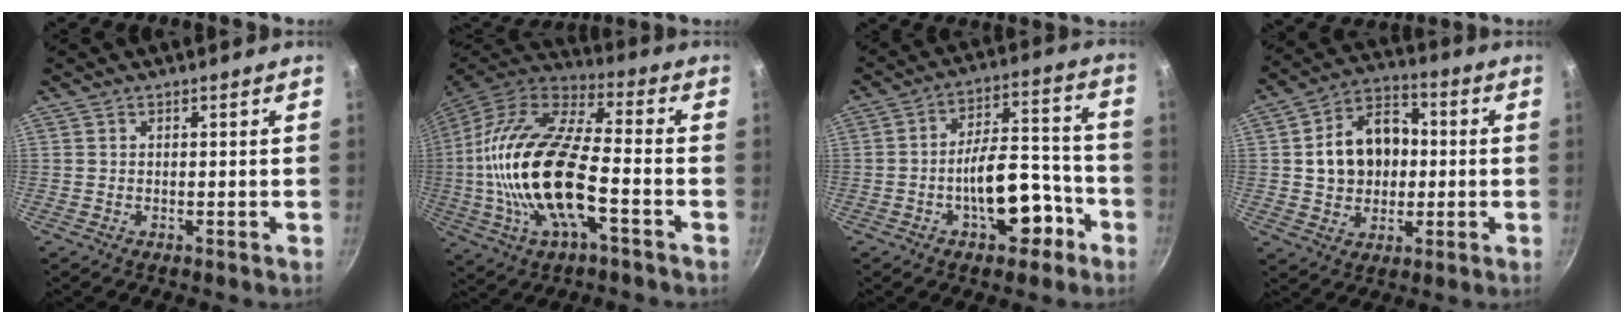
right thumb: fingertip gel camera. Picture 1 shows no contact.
{"total": 23.8, "force": [-4.0, 9.7, 21.4], "torque": [-0.422, 0.025, -0.088]}
{"total": 13.4, "force": [-5.7, 6.7, 10.1], "torque": [-0.110, 0.070, -0.076]}
{"total": 13.9, "force": [0.7, 10.7, 8.8], "torque": [-0.117, 0.025, 0.007]}